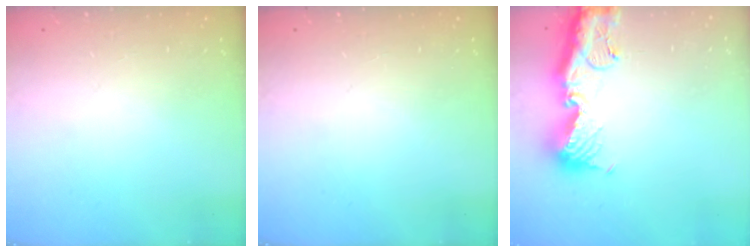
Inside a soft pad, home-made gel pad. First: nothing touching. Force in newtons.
{"total": 0.0}
{"total": 15.0, "press": 14.9, "slide": 1.8}